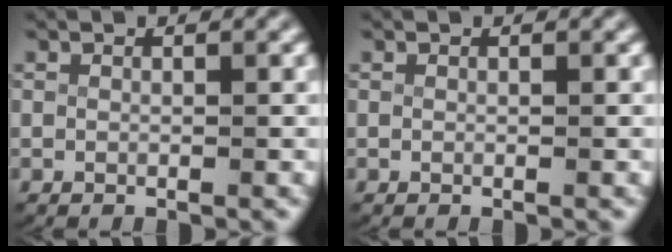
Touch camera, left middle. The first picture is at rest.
{"total": 0.0}